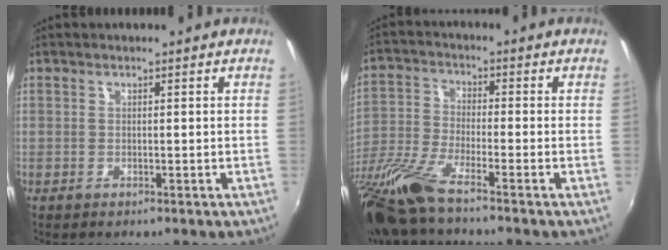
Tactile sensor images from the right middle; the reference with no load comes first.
{"total": 13.6, "force": [-10.3, 1.7, 8.8], "torque": [-0.194, -0.040, -0.203]}